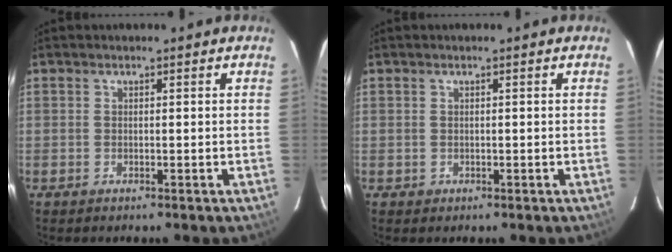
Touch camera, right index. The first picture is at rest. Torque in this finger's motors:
{"motor_torque": [-0.16, 0.13, -0.15, -0.10]}